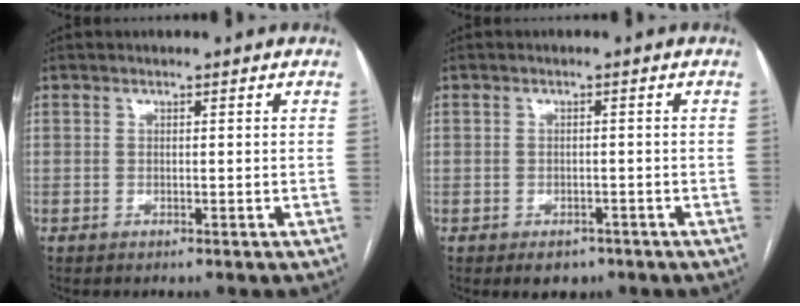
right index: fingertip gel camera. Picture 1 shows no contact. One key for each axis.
{"total": 3.1, "fx": -2.0, "fy": 2.1, "fz": 1.1, "tx": -0.008, "ty": 0.003, "tz": -0.018}